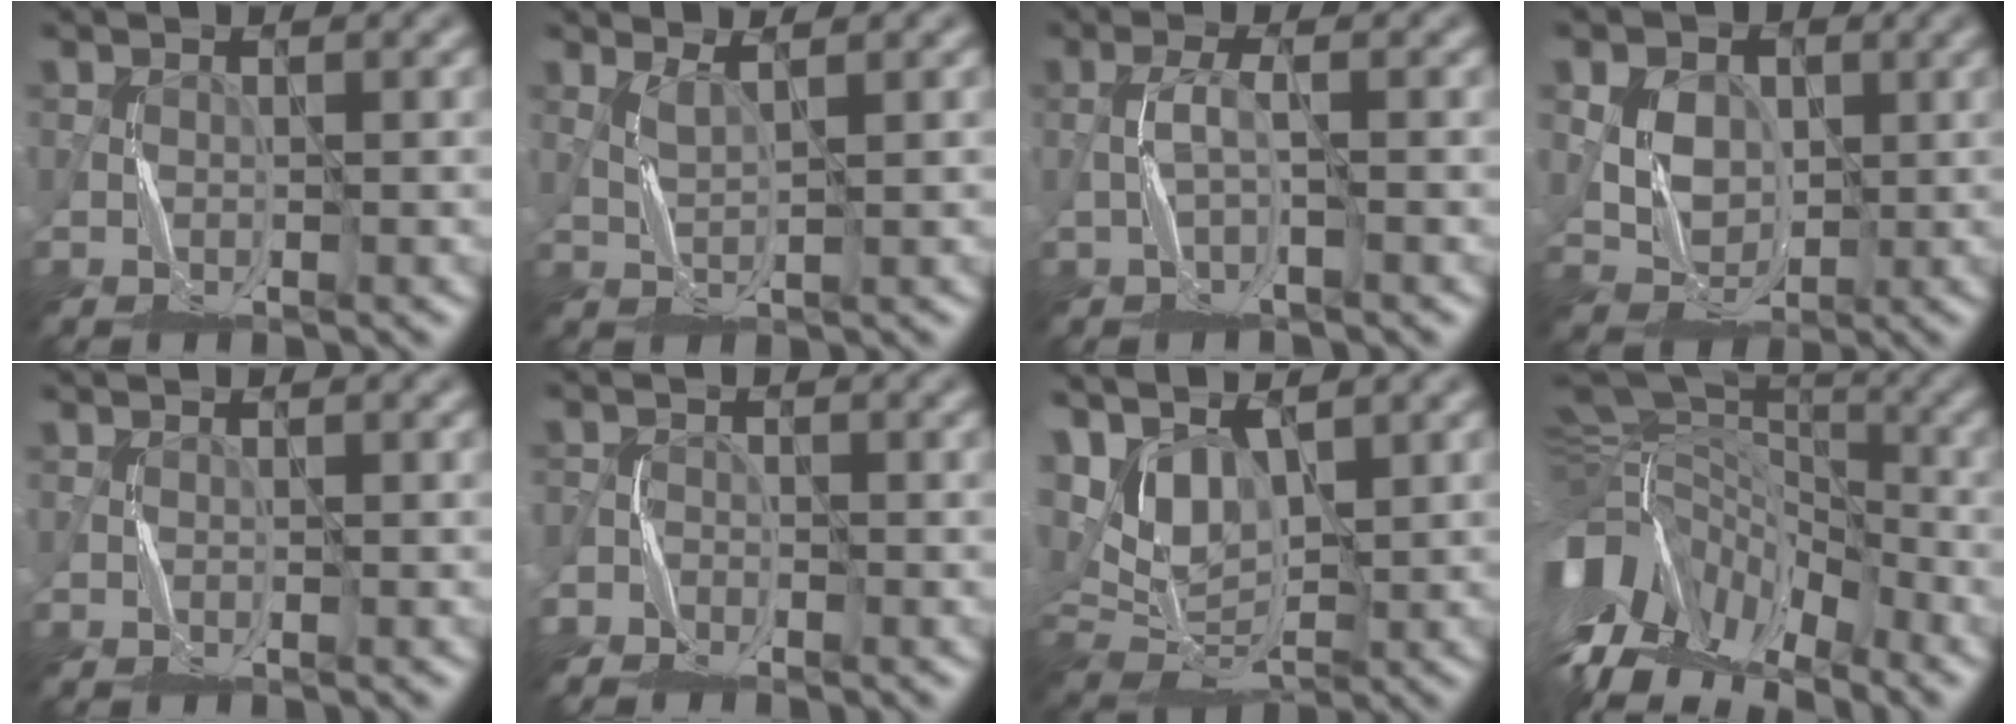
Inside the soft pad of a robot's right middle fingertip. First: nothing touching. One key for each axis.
{"total": 0.8, "fx": 0.6, "fy": 0.0, "fz": 0.5, "tx": -0.019, "ty": -0.006, "tz": 0.018}
{"total": 1.3, "fx": -0.7, "fy": -0.1, "fz": 1.1, "tx": -0.026, "ty": 0.009, "tz": -0.015}
{"total": 5.5, "fx": 1.5, "fy": 4.5, "fz": 2.7, "tx": -0.051, "ty": 0.003, "tz": 0.026}
{"total": 0.0}
{"total": 2.8, "fx": -2.5, "fy": 1.3, "fz": -0.3, "tx": 0.013, "ty": 0.003, "tz": -0.046}
{"total": 5.8, "fx": 2.1, "fy": 3.2, "fz": 4.4, "tx": -0.094, "ty": -0.005, "tz": 0.044}
{"total": 15.7, "fx": -6.7, "fy": 9.4, "fz": 10.6, "tx": -0.220, "ty": 0.007, "tz": -0.089}